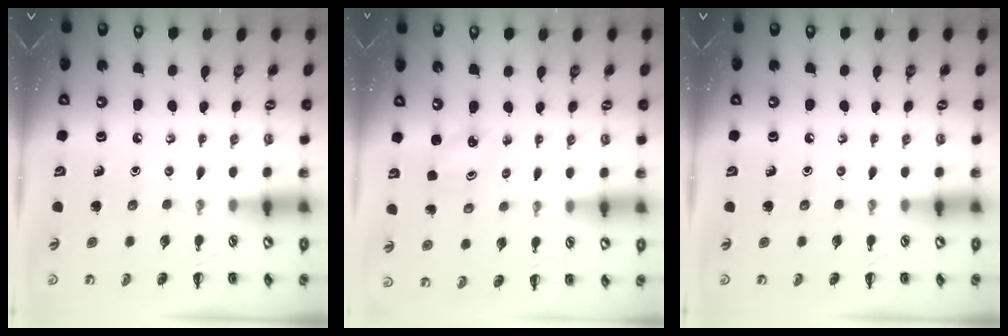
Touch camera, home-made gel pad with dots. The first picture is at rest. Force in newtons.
{"total": 2.5, "press": 2.4, "slide": 0.8}
{"total": 0.0}